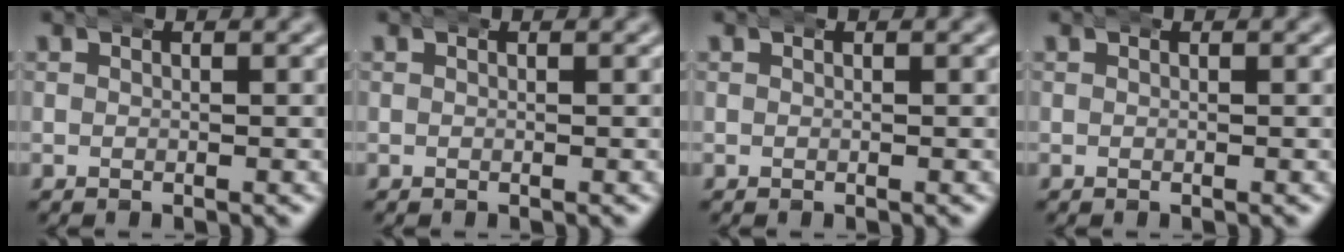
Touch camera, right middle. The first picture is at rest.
{"total": 0.0}
{"total": 0.0}
{"total": 0.0}